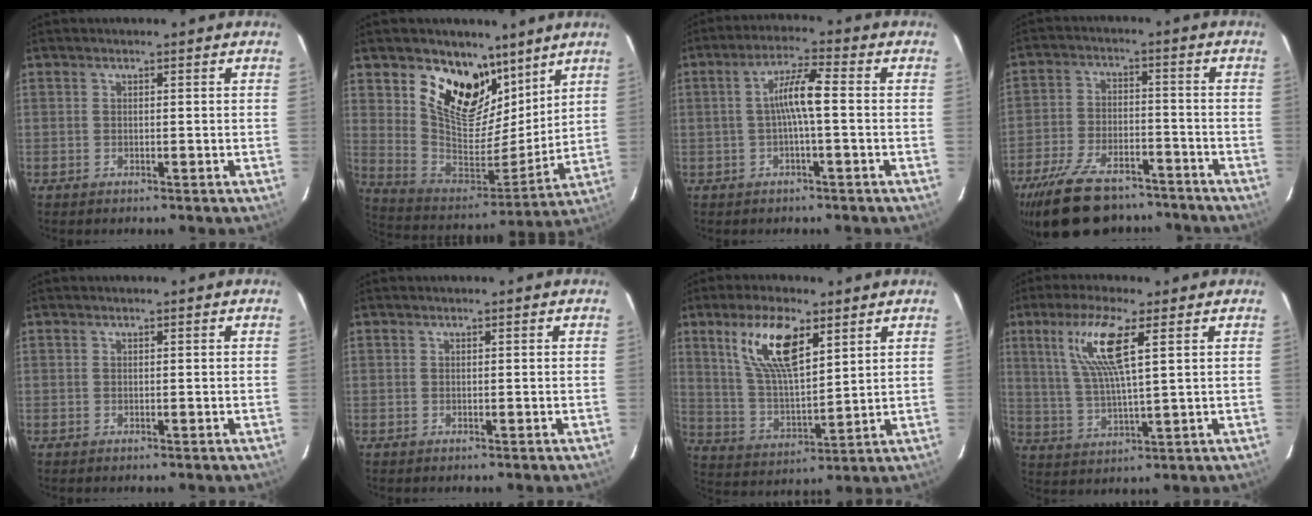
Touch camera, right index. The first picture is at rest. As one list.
[{"total": 18.3, "force": [11.3, 10.5, 9.9], "torque": [-0.201, -0.018, 0.209]}, {"total": 6.0, "force": [-0.6, 0.3, 6.0], "torque": [-0.121, 0.011, -0.009]}, {"total": 20.2, "force": [-15.9, 8.7, 8.9], "torque": [-0.198, -0.001, -0.241]}, {"total": 0.0}, {"total": 0.0}, {"total": 13.2, "force": [6.8, 4.8, 10.2], "torque": [-0.195, 0.009, 0.139]}, {"total": 10.7, "force": [4.6, 1.4, 9.6], "torque": [-0.194, 0.003, 0.095]}]